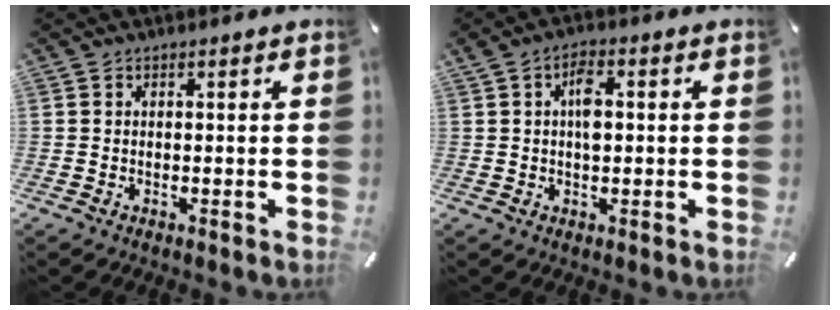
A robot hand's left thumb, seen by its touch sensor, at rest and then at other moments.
{"total": 4.7, "force": [0.8, 2.5, 3.9], "torque": [-0.066, 0.003, 0.008]}